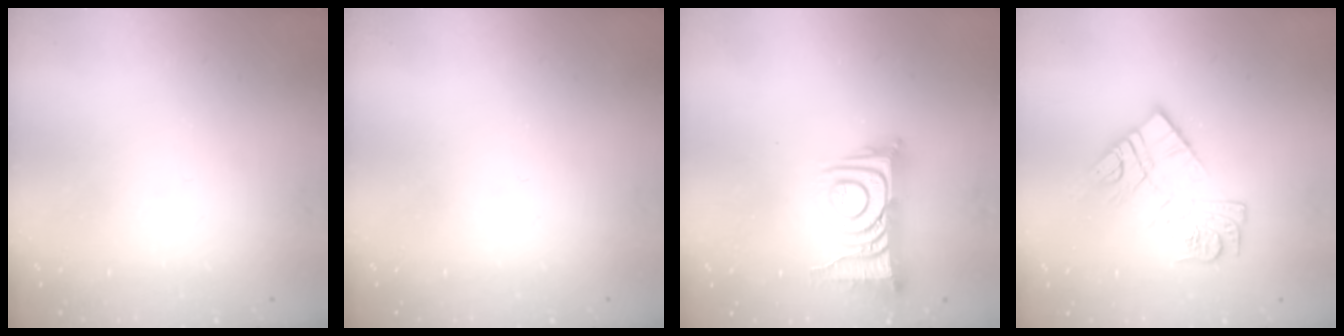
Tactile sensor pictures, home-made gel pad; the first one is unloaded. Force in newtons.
{"total": 0.0}
{"total": 12.6, "press": 12.6, "slide": 0.9}
{"total": 12.0, "press": 12.0, "slide": 0.9}